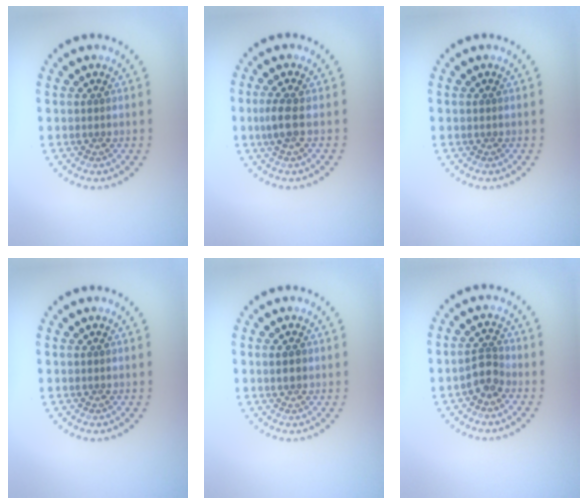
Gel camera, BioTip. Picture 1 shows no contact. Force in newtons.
{"total": 1.7, "press": 1.5, "slide": 0.8}
{"total": 0.0}
{"total": 0.0}
{"total": 1.2, "press": 1.1, "slide": 0.3}
{"total": 2.2, "press": 1.9, "slide": 1.1}